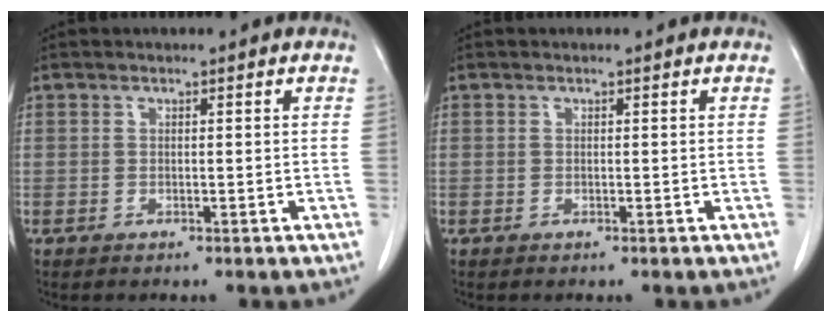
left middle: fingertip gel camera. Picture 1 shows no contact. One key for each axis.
{"total": 0.0}